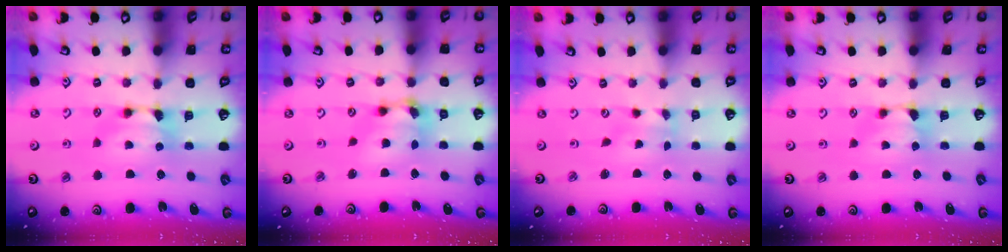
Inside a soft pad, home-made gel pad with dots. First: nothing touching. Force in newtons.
{"total": 6.8, "press": 6.5, "slide": 2.0}
{"total": 2.6, "press": 2.4, "slide": 1.0}
{"total": 0.9, "press": 0.4, "slide": 0.8}